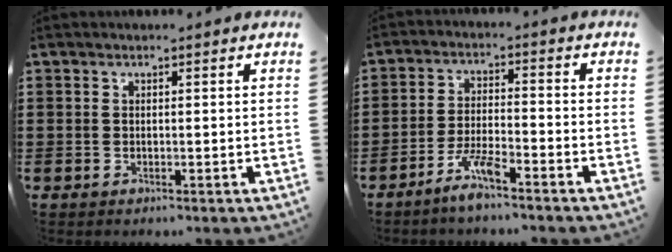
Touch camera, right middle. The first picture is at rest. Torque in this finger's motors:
{"motor_torque": [2.14, 0.00, 0.19, 0.10]}